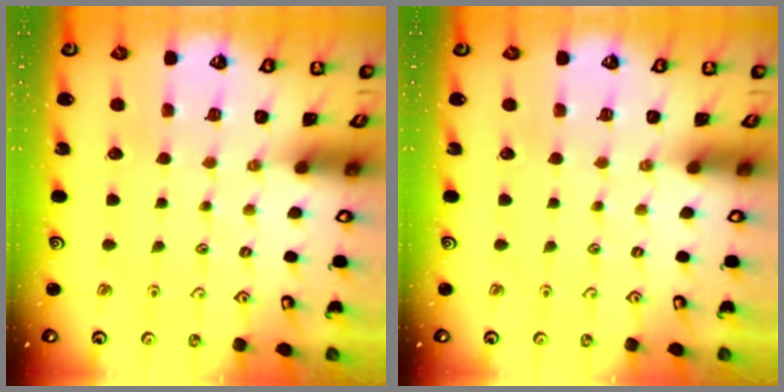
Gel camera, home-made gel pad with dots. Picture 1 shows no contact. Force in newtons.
{"total": 0.0}